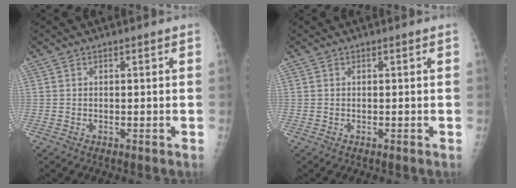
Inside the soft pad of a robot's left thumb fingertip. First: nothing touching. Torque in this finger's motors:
{"motor_torque": [0.00, 0.00, -0.03, 0.03, 0.00]}